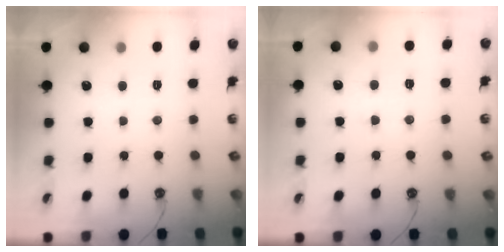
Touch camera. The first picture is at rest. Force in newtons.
{"total": 1.0, "press": 1.0, "slide": 0.2}